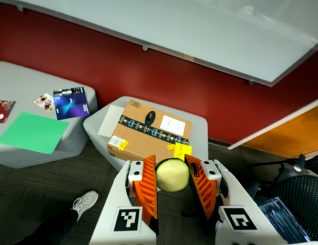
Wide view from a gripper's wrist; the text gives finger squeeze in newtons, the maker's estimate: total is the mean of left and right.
{"total": 10.1, "left": 10.5, "right": 9.6}